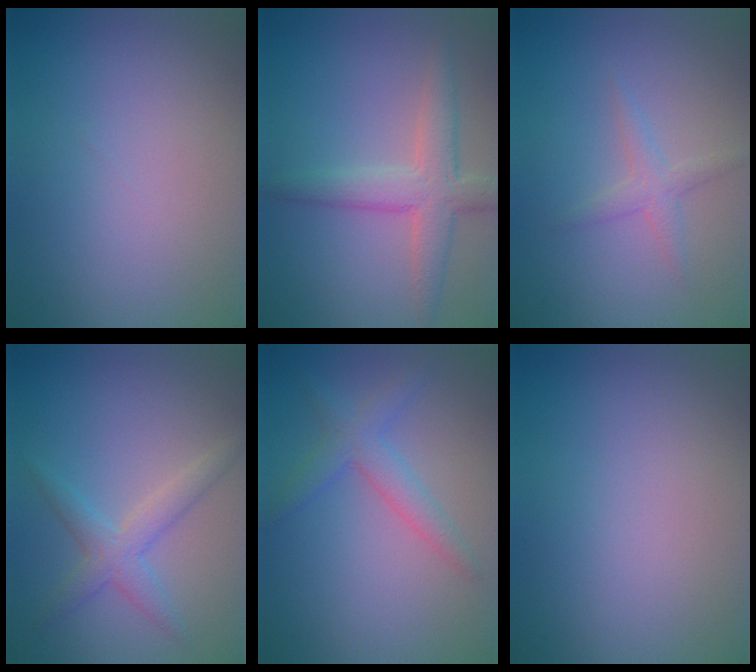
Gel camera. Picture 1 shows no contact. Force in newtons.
{"total": 4.0, "press": 4.0, "slide": 0.2}
{"total": 1.6, "press": 1.6, "slide": 0.0}
{"total": 2.6, "press": 2.6, "slide": 0.1}
{"total": 2.6, "press": 2.6, "slide": 0.1}
{"total": 0.0}